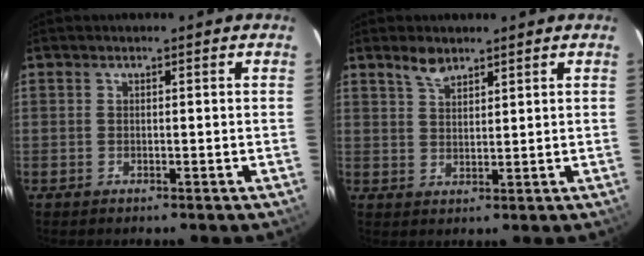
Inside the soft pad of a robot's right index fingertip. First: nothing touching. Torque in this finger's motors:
{"motor_torque": [0.10, 0.08, 0.02, 0.01]}